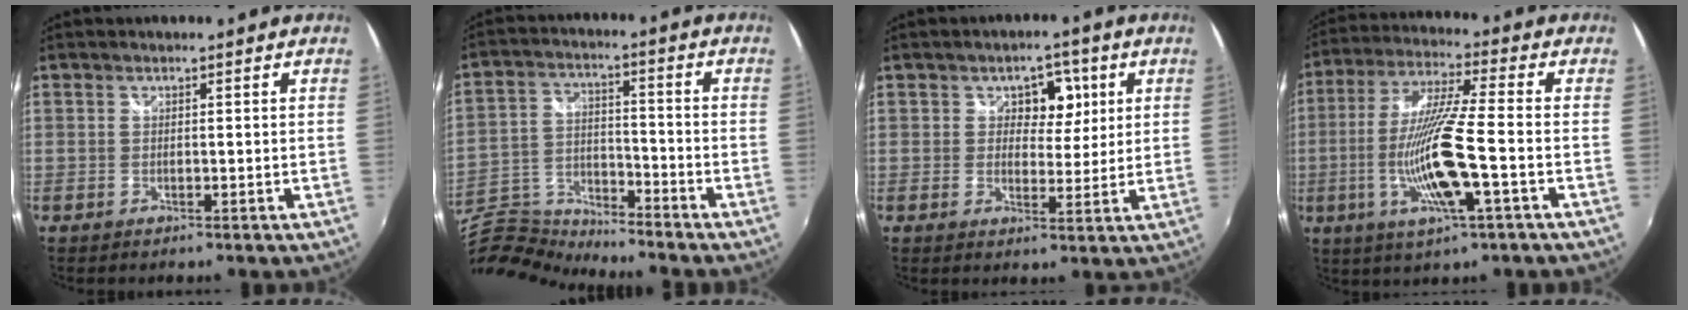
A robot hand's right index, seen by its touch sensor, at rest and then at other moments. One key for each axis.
{"total": 15.4, "fx": -14.3, "fy": 3.1, "fz": 4.8, "tx": -0.123, "ty": -0.007, "tz": -0.280}
{"total": 5.3, "fx": 1.7, "fy": 4.0, "fz": 2.9, "tx": -0.033, "ty": 0.002, "tz": 0.023}
{"total": 15.0, "fx": -3.9, "fy": 1.1, "fz": 14.4, "tx": -0.283, "ty": -0.015, "tz": -0.070}